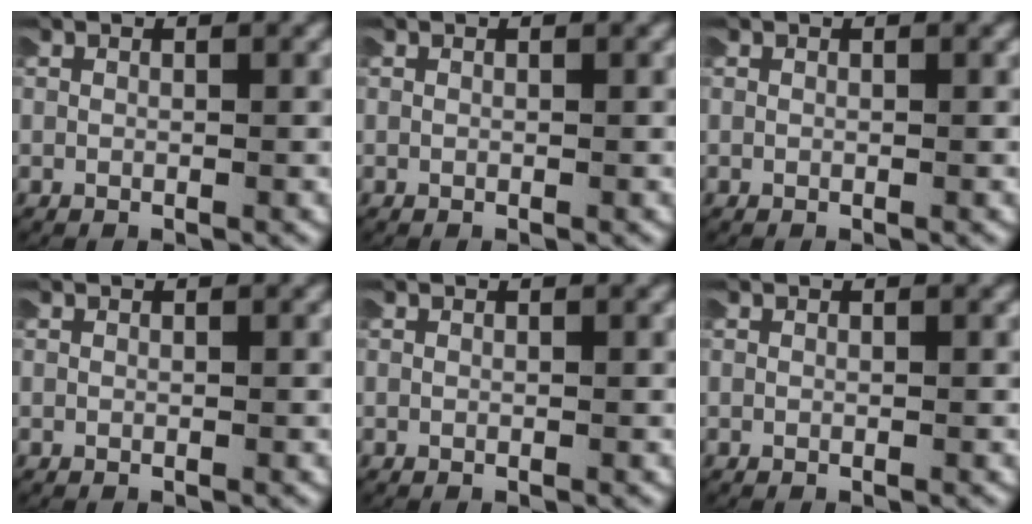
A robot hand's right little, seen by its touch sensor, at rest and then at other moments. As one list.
[{"total": 0.0}, {"total": 0.0}, {"total": 0.0}, {"total": 0.0}, {"total": 0.0}]